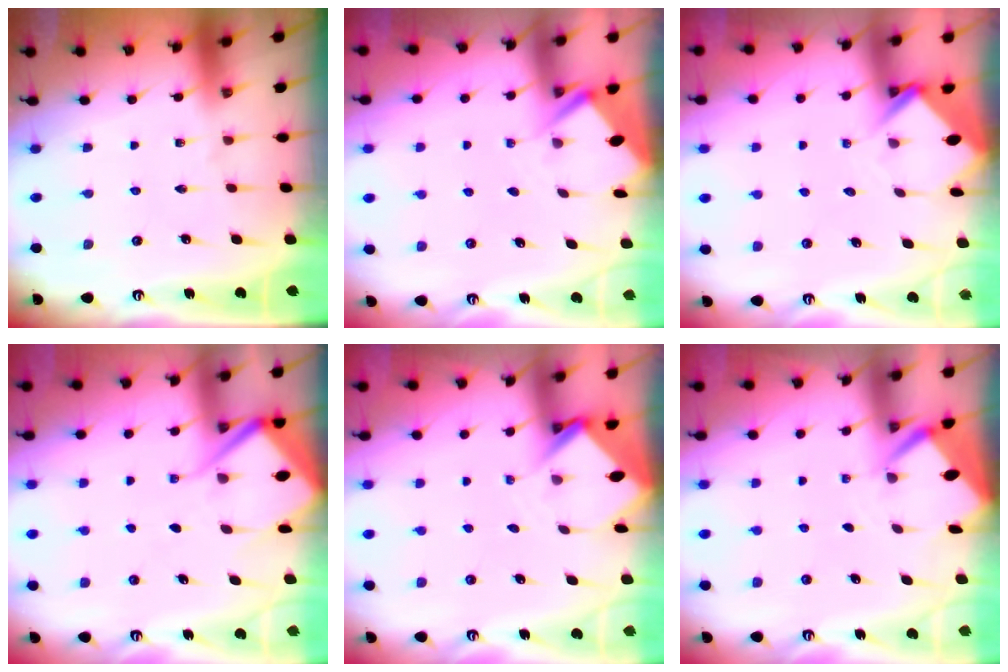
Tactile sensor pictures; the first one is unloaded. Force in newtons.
{"total": 2.9, "press": 2.9, "slide": 0.3}
{"total": 3.8, "press": 3.8, "slide": 0.3}
{"total": 6.5, "press": 6.4, "slide": 0.7}
{"total": 3.3, "press": 3.3, "slide": 0.3}
{"total": 2.6, "press": 2.6, "slide": 0.3}